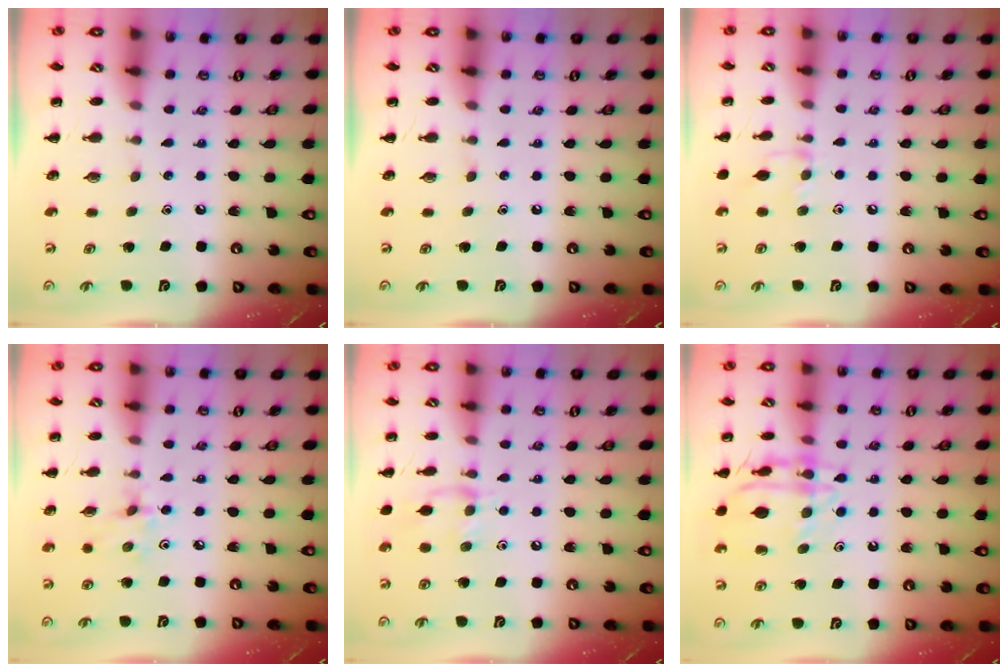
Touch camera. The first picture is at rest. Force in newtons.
{"total": 0.0}
{"total": 6.3, "press": 6.0, "slide": 1.8}
{"total": 4.3, "press": 4.2, "slide": 0.7}
{"total": 7.8, "press": 7.7, "slide": 1.0}
{"total": 13.6, "press": 13.5, "slide": 1.2}